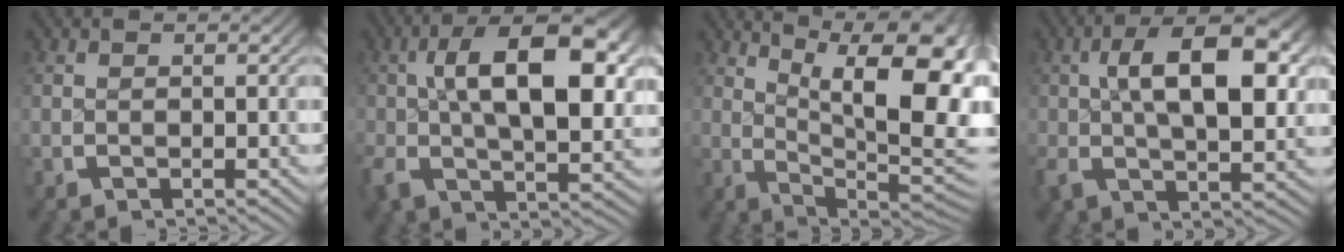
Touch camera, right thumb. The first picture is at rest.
{"total": 12.3, "force": [0.5, 6.3, 10.6], "torque": [-0.177, -0.014, 0.010]}
{"total": 16.5, "force": [2.8, 9.5, 13.2], "torque": [-0.193, -0.035, 0.053]}
{"total": 10.5, "force": [0.7, 5.2, 9.1], "torque": [-0.150, -0.008, 0.014]}